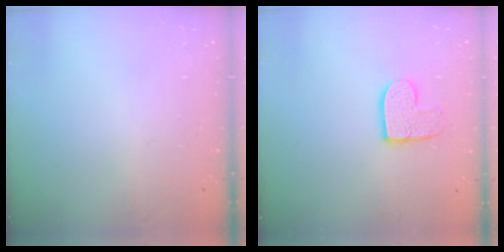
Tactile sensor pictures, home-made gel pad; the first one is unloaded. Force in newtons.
{"total": 9.5, "press": 9.5, "slide": 0.3}